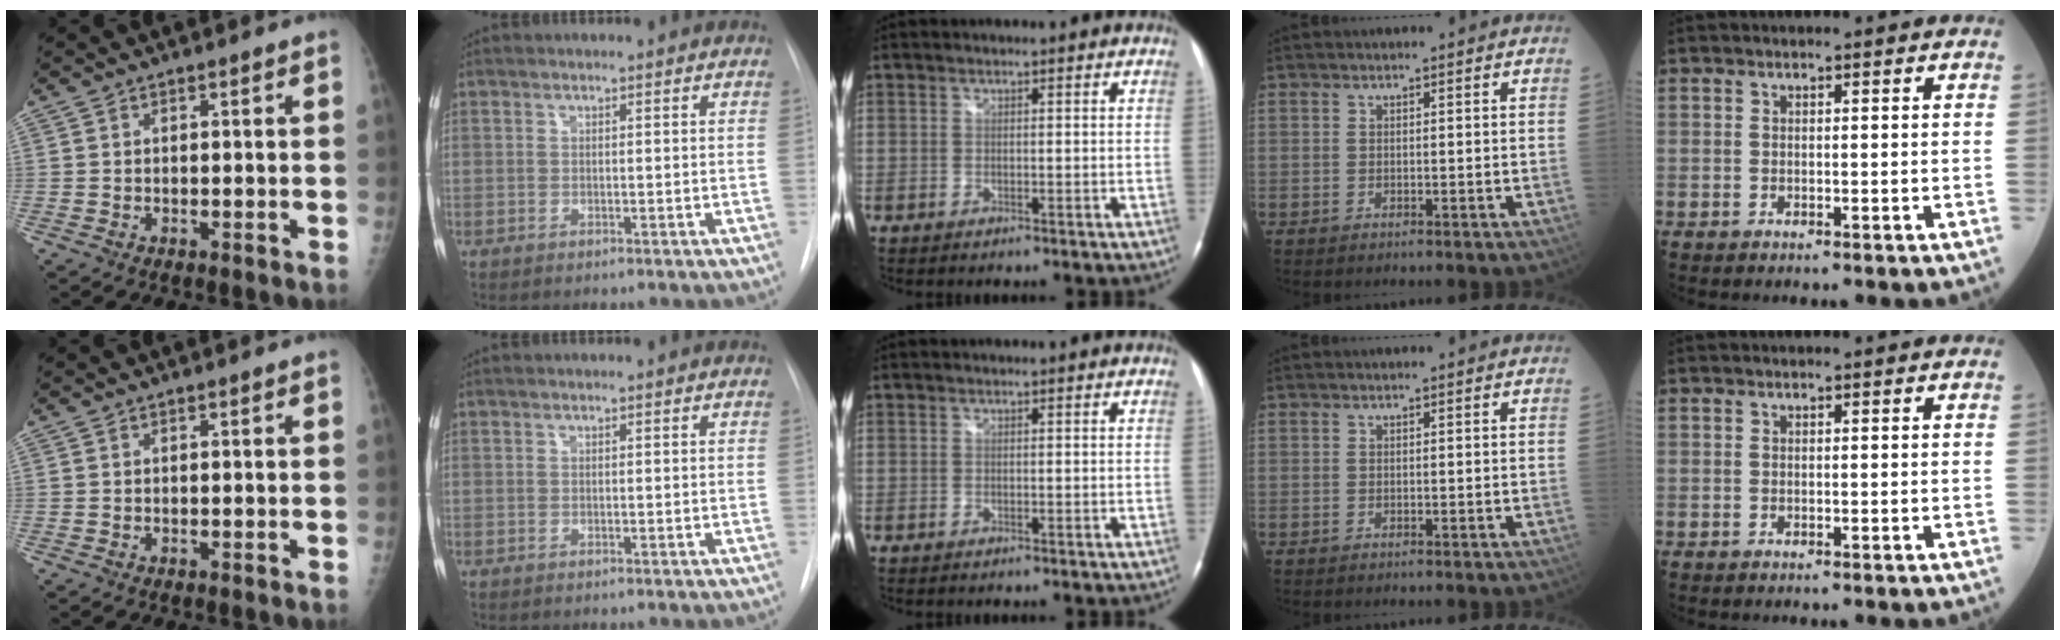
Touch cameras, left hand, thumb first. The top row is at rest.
{}